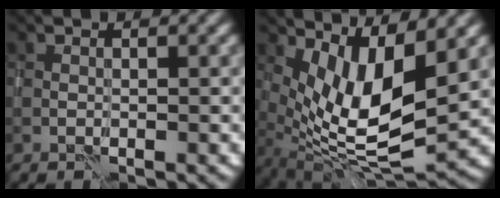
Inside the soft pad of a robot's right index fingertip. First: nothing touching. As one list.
[{"total": 8.8, "force": [2.1, 3.0, 8.1], "torque": [-0.160, -0.014, 0.042]}]